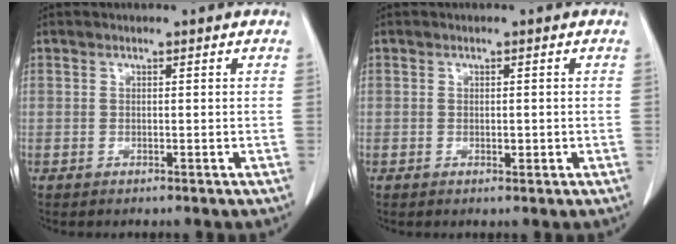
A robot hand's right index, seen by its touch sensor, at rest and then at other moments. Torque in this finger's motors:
{"motor_torque": [-0.35, 0.55, -0.13, -0.01]}